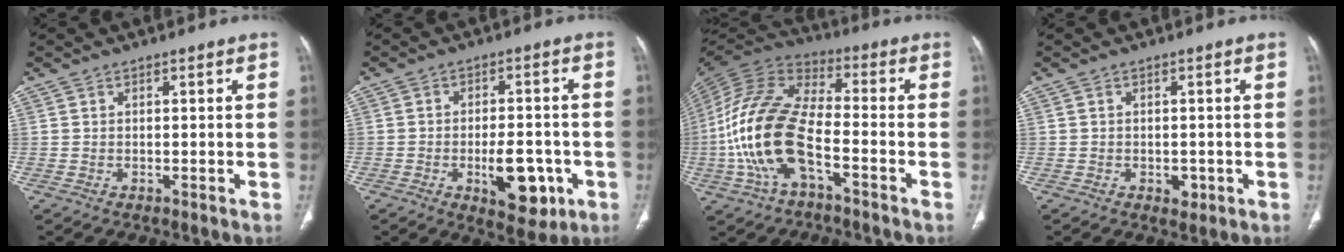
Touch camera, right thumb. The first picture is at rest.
{"total": 10.4, "force": [-3.5, 5.2, 8.3], "torque": [-0.098, 0.011, -0.040]}
{"total": 18.2, "force": [-5.3, 8.5, 15.2], "torque": [-0.318, 0.038, -0.102]}
{"total": 2.1, "force": [-0.7, 1.5, 1.3], "torque": [-0.010, 0.002, -0.005]}